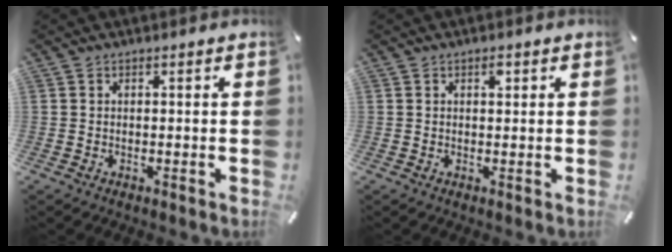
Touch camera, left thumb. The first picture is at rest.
{"total": 1.6, "force": [0.7, 0.8, 1.2], "torque": [-0.017, 0.000, 0.009]}